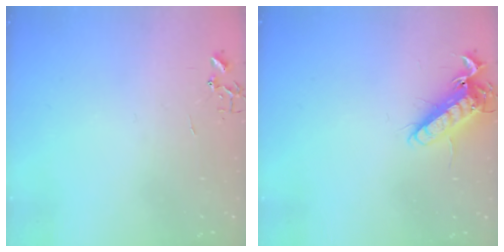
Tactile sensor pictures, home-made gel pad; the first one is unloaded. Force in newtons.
{"total": 13.3, "press": 13.2, "slide": 1.8}